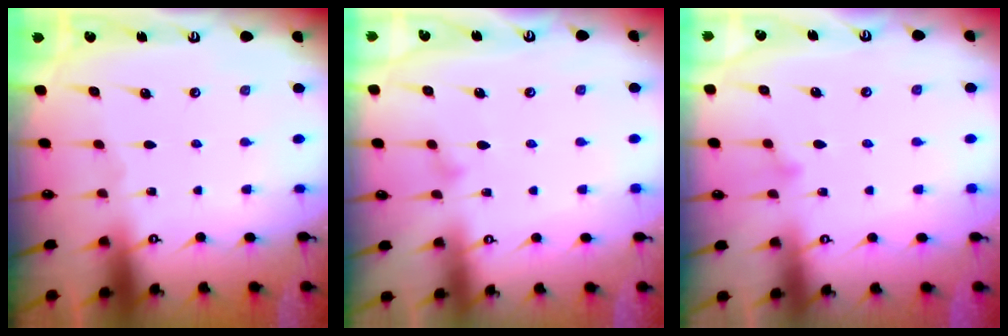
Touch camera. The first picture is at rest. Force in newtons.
{"total": 6.5, "press": 6.5, "slide": 0.4}
{"total": 7.3, "press": 7.2, "slide": 0.6}